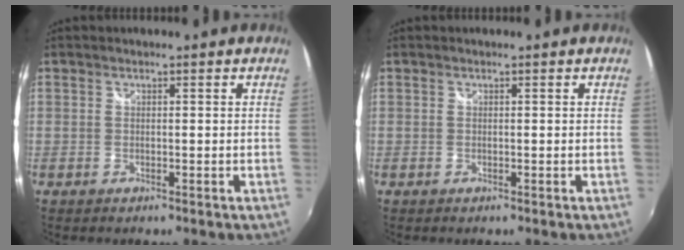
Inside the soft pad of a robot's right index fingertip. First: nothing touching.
{"total": 0.0}